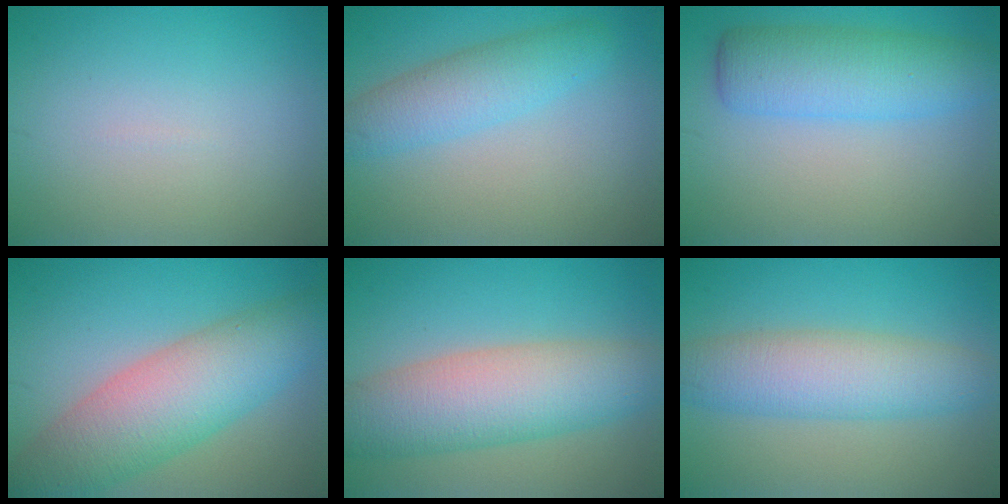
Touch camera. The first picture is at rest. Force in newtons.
{"total": 4.1, "press": 4.1, "slide": 0.1}
{"total": 6.0, "press": 6.0, "slide": 0.1}
{"total": 8.1, "press": 8.1, "slide": 0.5}
{"total": 8.5, "press": 8.5, "slide": 0.3}
{"total": 6.3, "press": 6.3, "slide": 0.3}